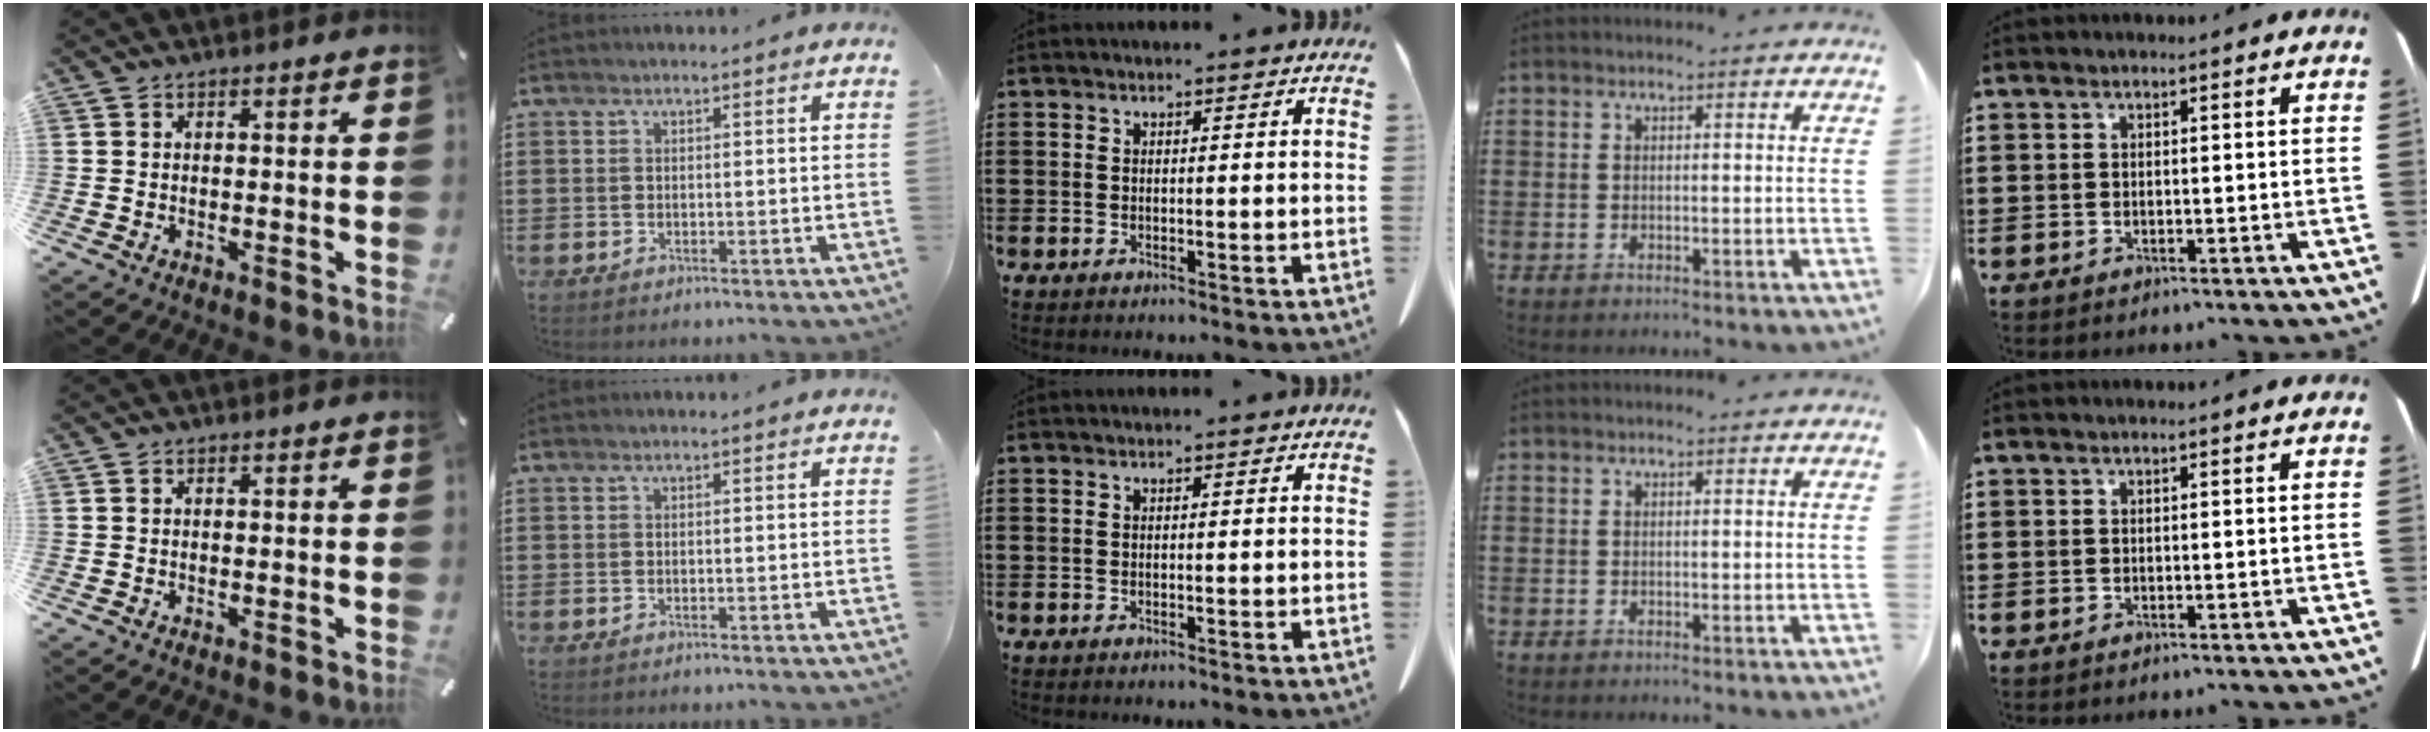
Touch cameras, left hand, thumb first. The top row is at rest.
{}